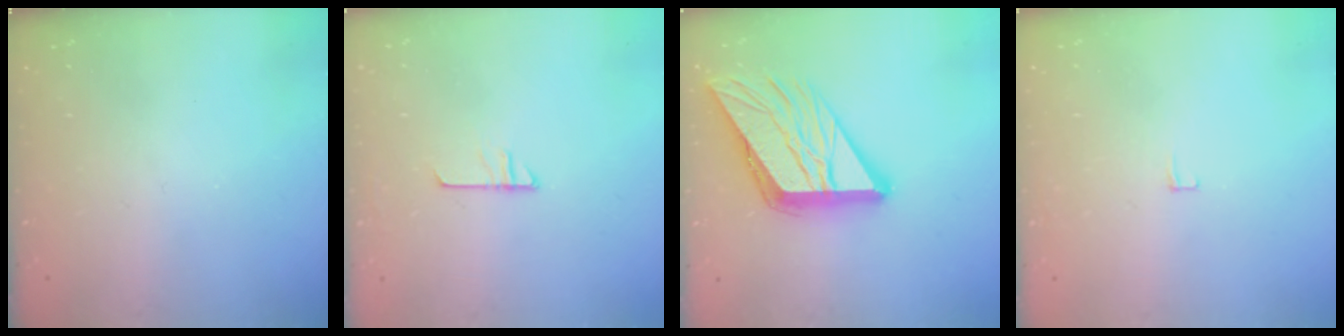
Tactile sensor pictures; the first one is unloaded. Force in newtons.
{"total": 6.4, "press": 6.4, "slide": 0.3}
{"total": 17.6, "press": 17.4, "slide": 2.1}
{"total": 3.4, "press": 3.3, "slide": 0.3}